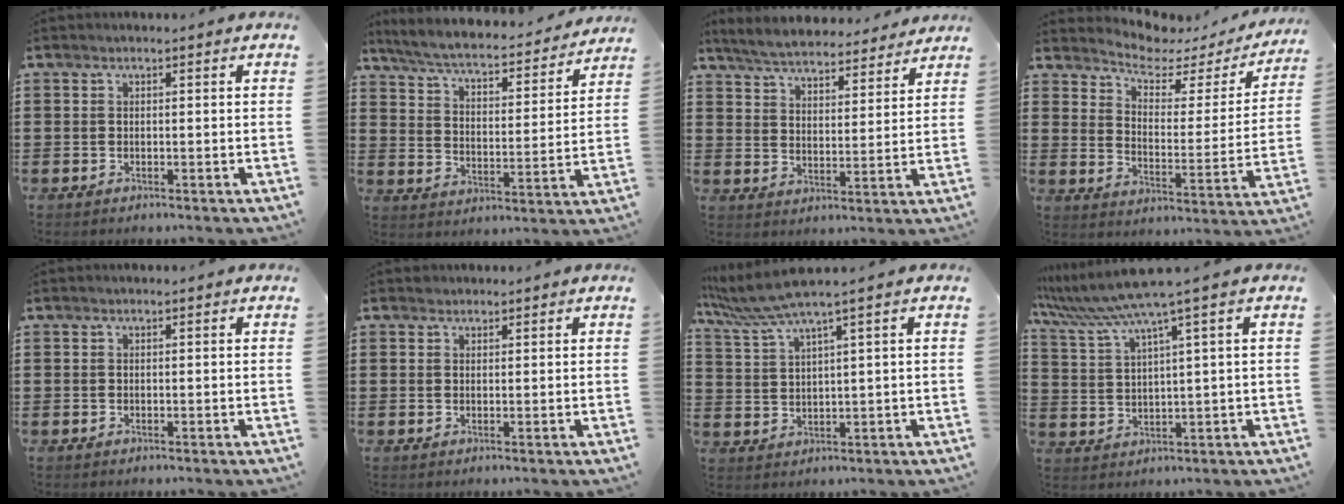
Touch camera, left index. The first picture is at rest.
{"total": 4.8, "force": [4.5, 0.1, 1.7], "torque": [-0.057, -0.036, 0.069]}
{"total": 5.5, "force": [5.4, 0.3, 0.6], "torque": [-0.040, -0.033, 0.094]}
{"total": 4.7, "force": [4.3, 1.4, 1.5], "torque": [-0.048, -0.033, 0.066]}
{"total": 0.0}
{"total": 1.0, "force": [0.9, 0.5, 0.0], "torque": [-0.001, 0.002, 0.018]}
{"total": 5.4, "force": [3.7, -0.1, 3.9], "torque": [-0.095, -0.014, 0.062]}
{"total": 6.6, "force": [4.5, -0.6, 4.8], "torque": [-0.124, -0.031, 0.071]}